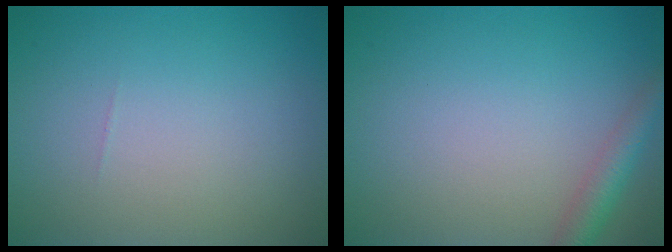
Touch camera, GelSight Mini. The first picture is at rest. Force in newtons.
{"total": 2.6, "press": 2.6, "slide": 0.1}